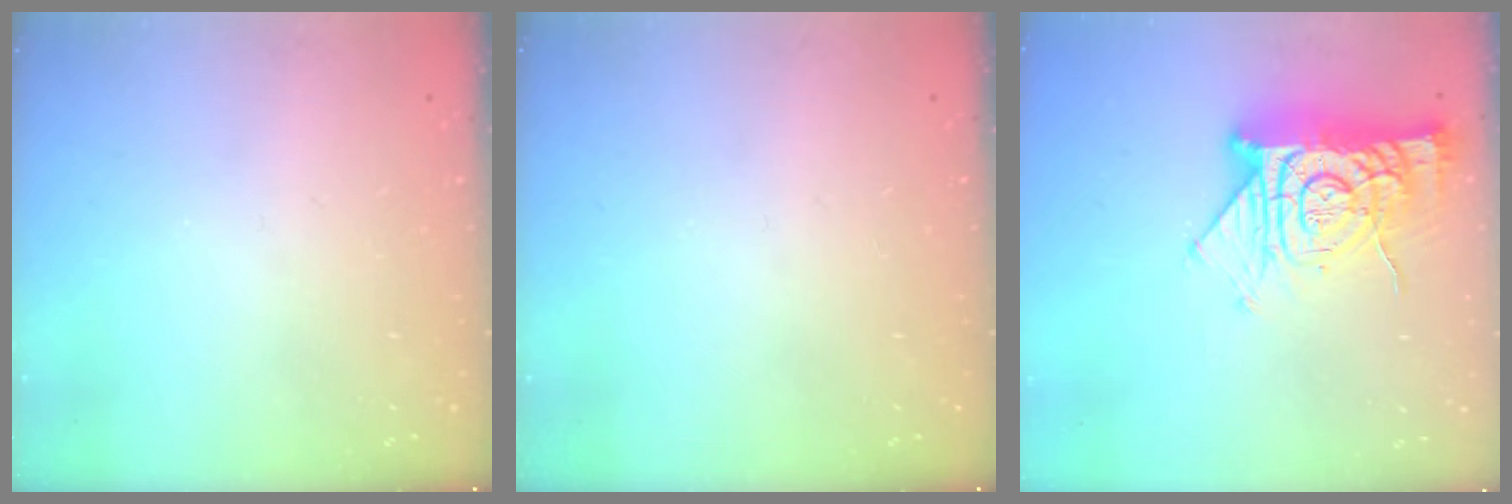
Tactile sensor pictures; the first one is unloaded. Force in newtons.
{"total": 0.0}
{"total": 15.5, "press": 15.5, "slide": 1.4}